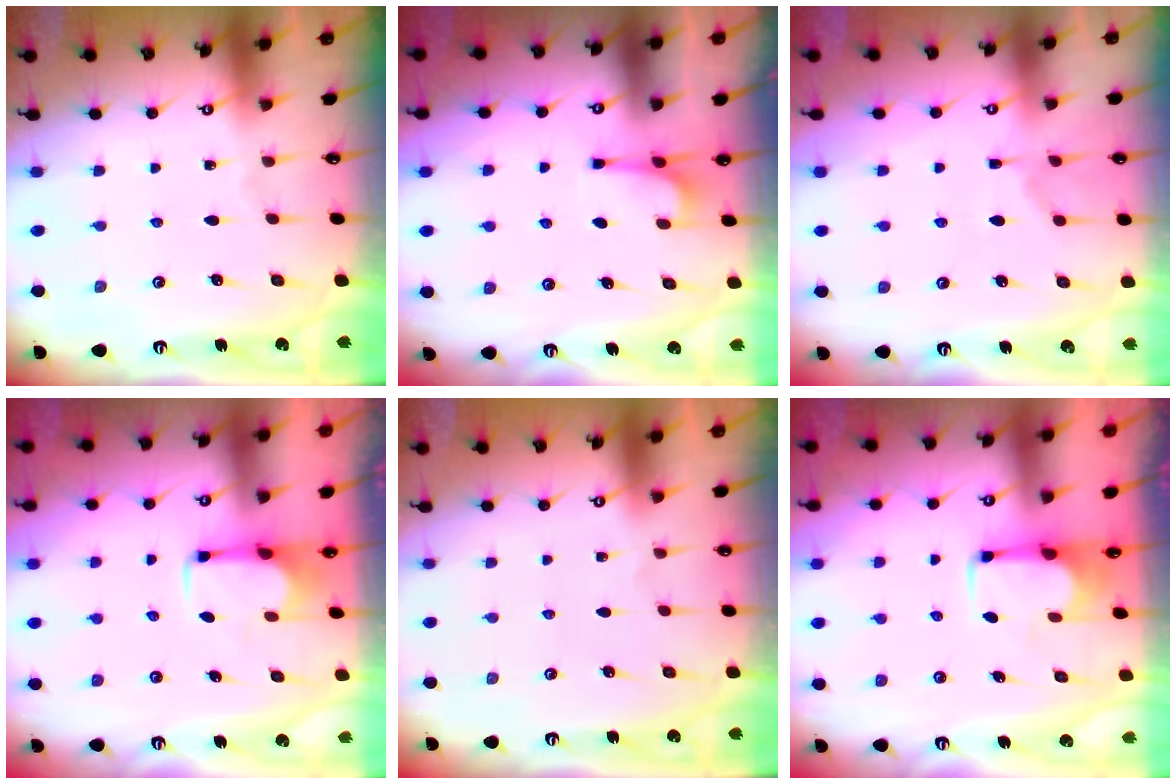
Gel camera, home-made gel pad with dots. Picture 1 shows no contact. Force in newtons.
{"total": 1.2, "press": 1.2, "slide": 0.5}
{"total": 1.6, "press": 0.8, "slide": 1.4}
{"total": 2.8, "press": 2.7, "slide": 0.7}
{"total": 1.5, "press": 1.4, "slide": 0.6}
{"total": 1.7, "press": 1.5, "slide": 0.9}